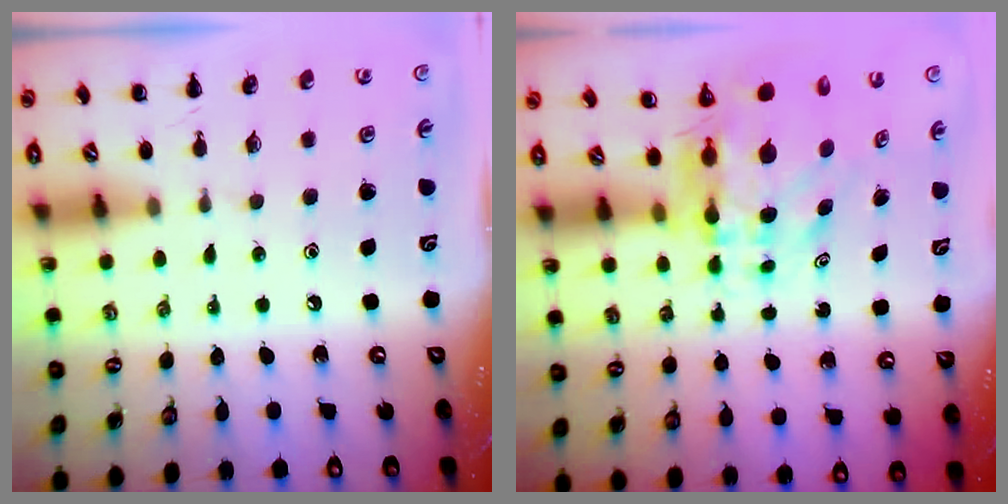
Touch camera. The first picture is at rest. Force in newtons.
{"total": 6.2, "press": 6.0, "slide": 1.7}